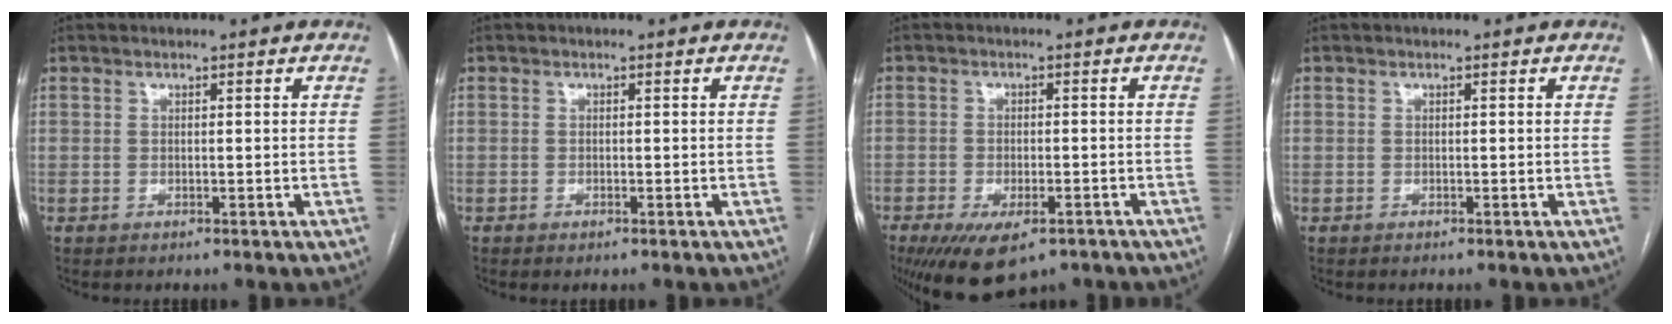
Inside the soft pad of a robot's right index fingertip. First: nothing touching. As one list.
[{"total": 0.6, "force": [-0.5, 0.1, 0.4], "torque": [-0.008, -0.001, -0.006]}, {"total": 10.3, "force": [-6.6, 4.3, 6.6], "torque": [-0.116, -0.014, -0.100]}, {"total": 0.0}]